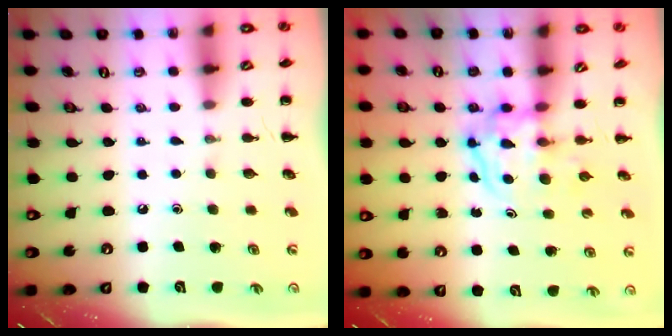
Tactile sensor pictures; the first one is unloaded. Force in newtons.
{"total": 3.9, "press": 3.9, "slide": 0.4}